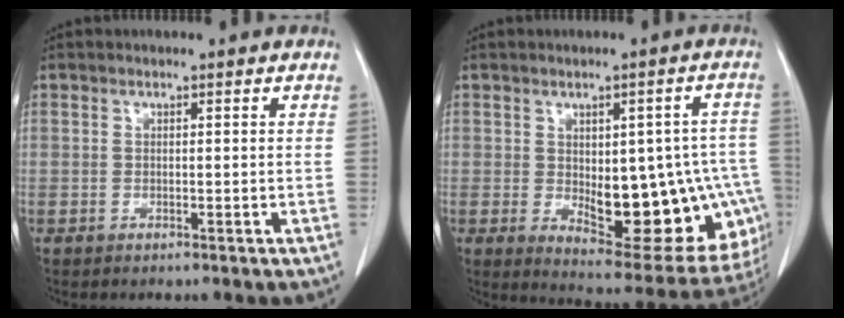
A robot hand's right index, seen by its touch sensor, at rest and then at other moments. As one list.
[{"total": 19.3, "force": [-3.4, 8.7, 16.8], "torque": [-0.156, 0.016, -0.016]}]